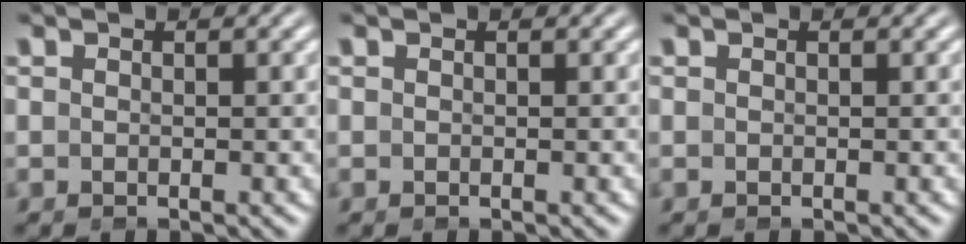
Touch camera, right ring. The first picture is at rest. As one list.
[{"total": 0.0}, {"total": 0.0}]